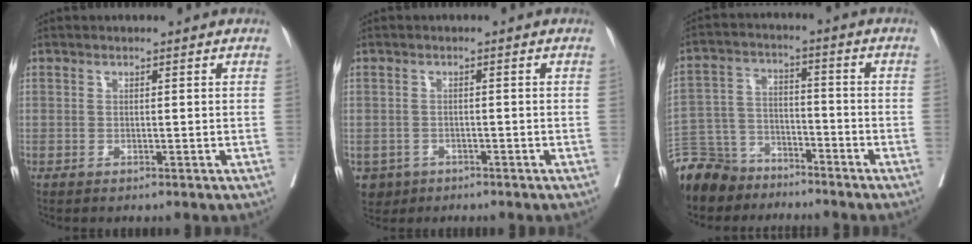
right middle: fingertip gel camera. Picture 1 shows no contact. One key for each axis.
{"total": 3.4, "fx": -1.9, "fy": 2.8, "fz": 0.4, "tx": -0.005, "ty": 0.004, "tz": -0.029}
{"total": 11.7, "fx": -10.1, "fy": 5.7, "fz": 1.9, "tx": -0.052, "ty": 0.013, "tz": -0.183}